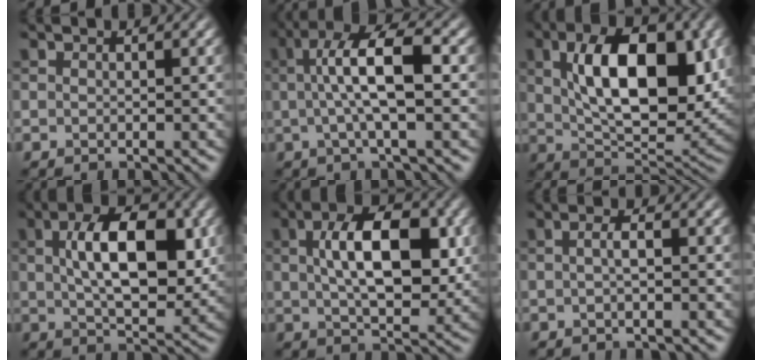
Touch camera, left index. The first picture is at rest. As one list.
[{"total": 7.0, "force": [0.7, 1.8, 6.7], "torque": [-0.113, 0.013, 0.005]}, {"total": 11.9, "force": [2.5, 5.9, 10.1], "torque": [-0.157, -0.001, 0.044]}, {"total": 9.2, "force": [1.7, 4.3, 7.9], "torque": [-0.126, 0.005, 0.028]}, {"total": 9.1, "force": [1.7, 4.3, 7.8], "torque": [-0.125, 0.008, 0.026]}, {"total": 1.2, "force": [0.0, 0.2, 1.2], "torque": [-0.023, 0.002, -0.001]}]